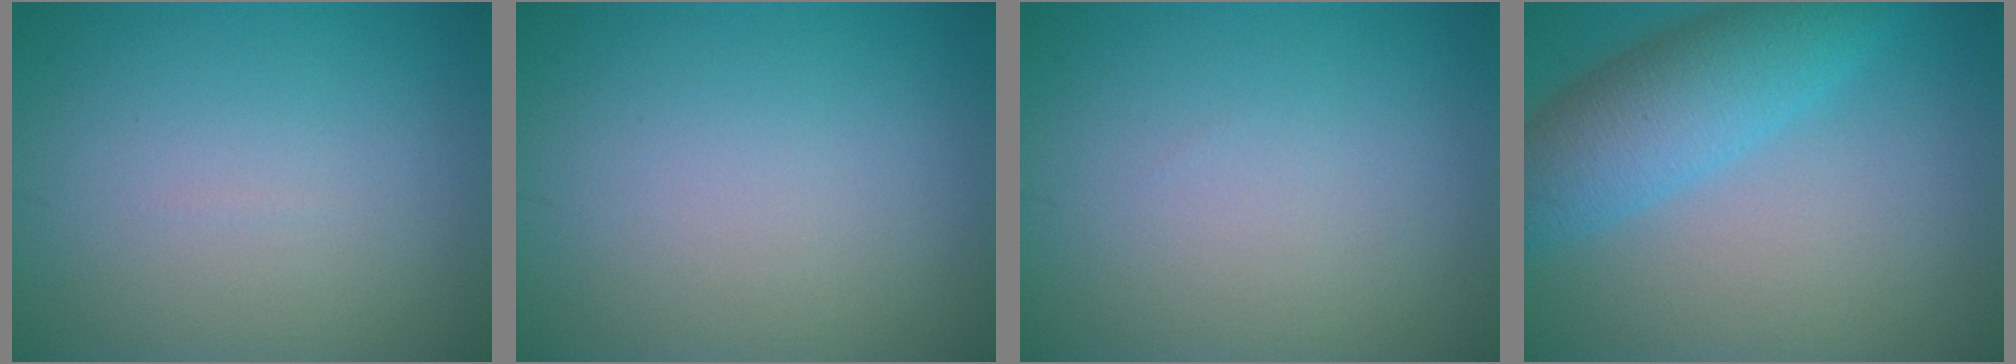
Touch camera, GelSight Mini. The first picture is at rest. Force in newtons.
{"total": 0.0}
{"total": 0.0}
{"total": 6.3, "press": 6.3, "slide": 0.0}